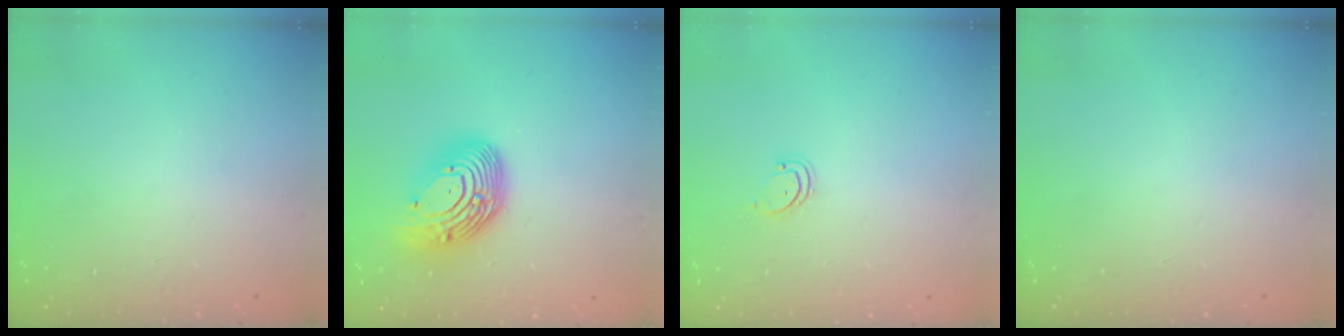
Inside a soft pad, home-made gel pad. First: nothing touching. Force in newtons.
{"total": 16.1, "press": 16.0, "slide": 2.0}
{"total": 1.9, "press": 1.9, "slide": 0.2}
{"total": 0.0}